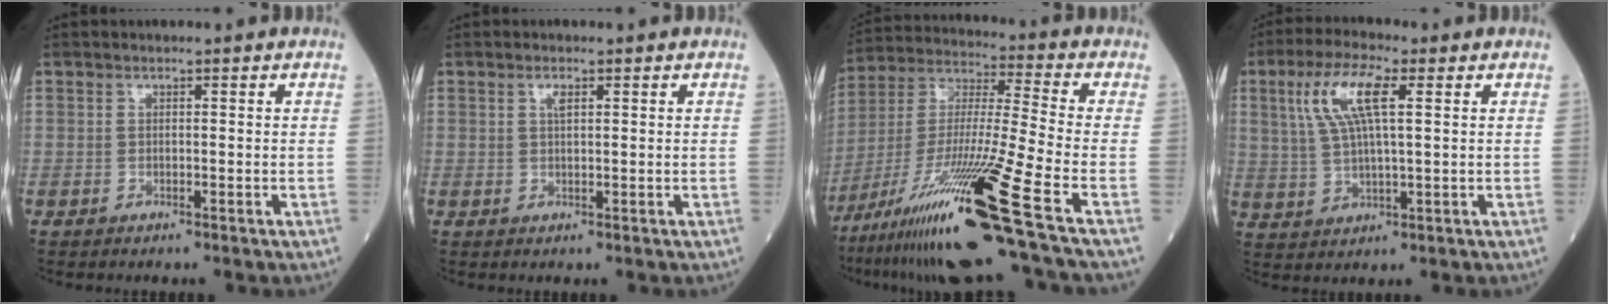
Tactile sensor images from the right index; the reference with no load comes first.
{"total": 1.3, "force": [0.6, 0.4, 1.1], "torque": [-0.020, 0.001, 0.010]}
{"total": 21.7, "force": [-13.0, -1.8, 17.3], "torque": [-0.334, -0.044, -0.241]}
{"total": 9.2, "force": [3.2, 2.0, 8.3], "torque": [-0.178, 0.016, 0.065]}